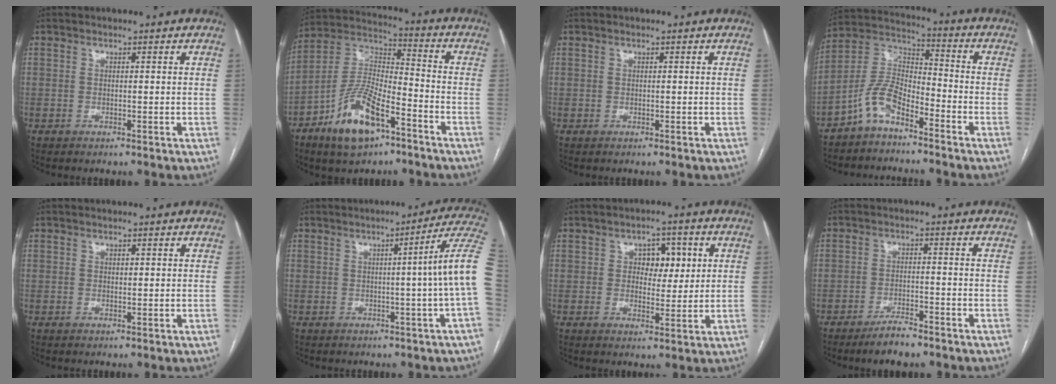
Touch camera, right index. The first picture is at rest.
{"total": 13.6, "force": [-7.6, 4.9, 10.1], "torque": [-0.207, 0.008, -0.138]}
{"total": 0.0}
{"total": 8.3, "force": [-5.6, 3.3, 5.1], "torque": [-0.112, 0.027, -0.115]}
{"total": 0.6, "force": [0.2, 0.3, 0.4], "torque": [-0.006, -0.001, 0.004]}
{"total": 9.6, "force": [0.0, -2.1, 9.3], "torque": [-0.101, 0.012, -0.007]}
{"total": 5.8, "force": [1.6, 3.5, 4.3], "torque": [-0.051, 0.014, 0.025]}
{"total": 4.7, "force": [-3.8, 1.0, 2.6], "torque": [-0.050, -0.002, -0.067]}